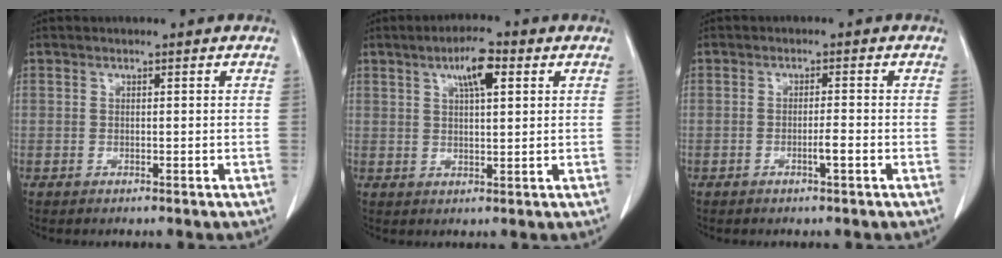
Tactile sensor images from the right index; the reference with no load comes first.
{"total": 5.8, "force": [2.8, 1.3, 4.9], "torque": [-0.087, 0.006, 0.045]}
{"total": 1.9, "force": [-0.8, 0.0, 1.7], "torque": [-0.030, -0.001, -0.014]}